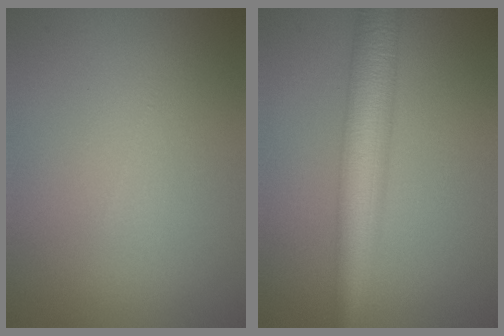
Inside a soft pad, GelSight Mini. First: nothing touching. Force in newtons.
{"total": 6.9, "press": 6.9, "slide": 0.1}